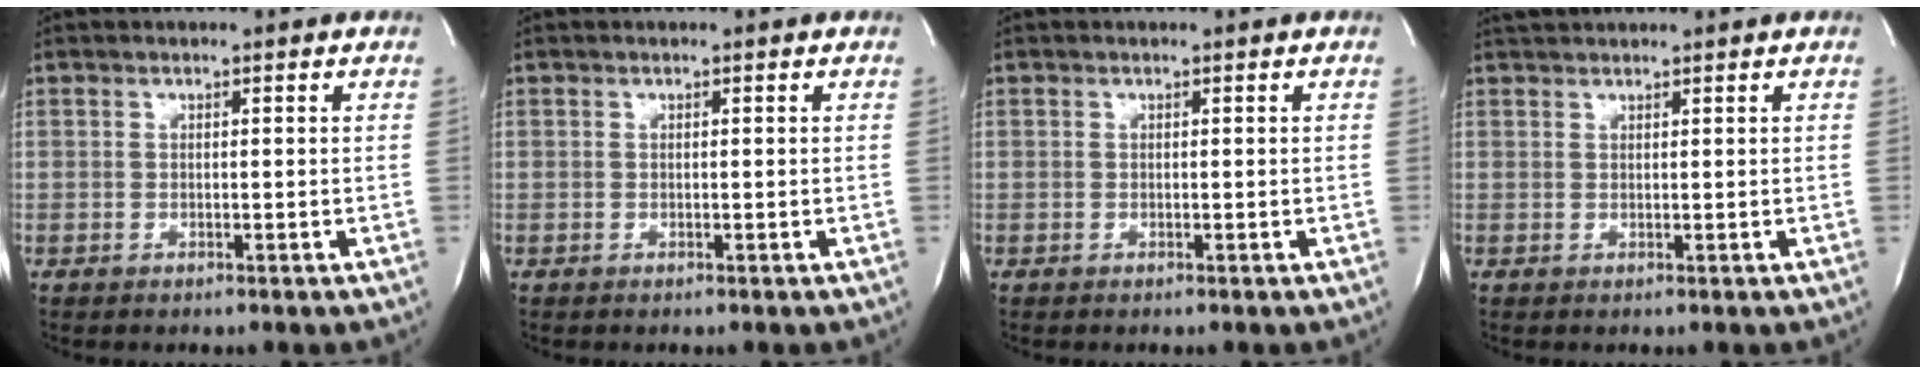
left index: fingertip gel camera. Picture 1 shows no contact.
{"total": 0.0}
{"total": 0.0}
{"total": 1.7, "force": [1.6, -0.3, 0.3], "torque": [-0.003, 0.015, 0.035]}